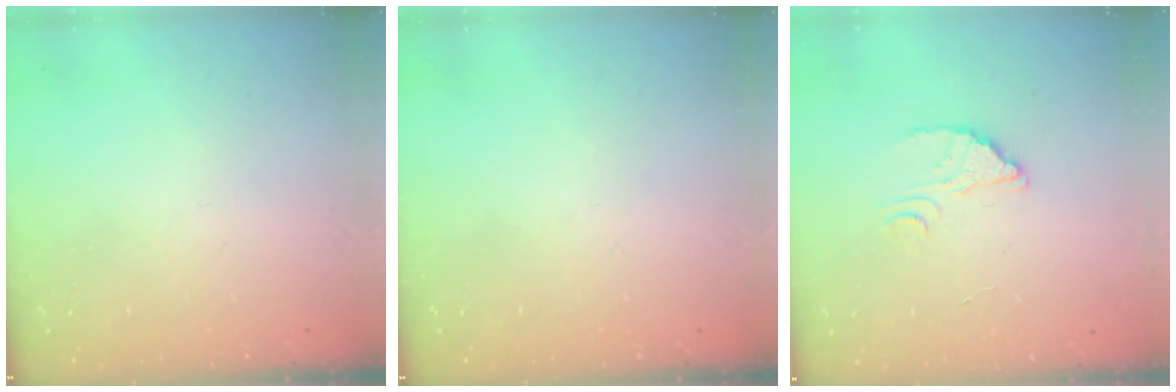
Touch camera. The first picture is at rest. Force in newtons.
{"total": 0.0}
{"total": 3.0, "press": 3.0, "slide": 0.0}